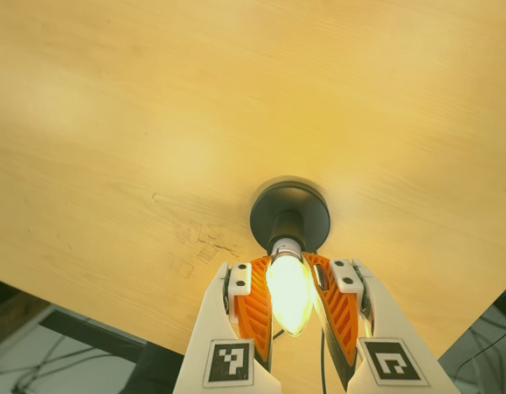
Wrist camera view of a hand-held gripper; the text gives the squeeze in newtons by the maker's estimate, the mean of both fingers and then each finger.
{"total": 22.2, "left": 23.8, "right": 20.5}